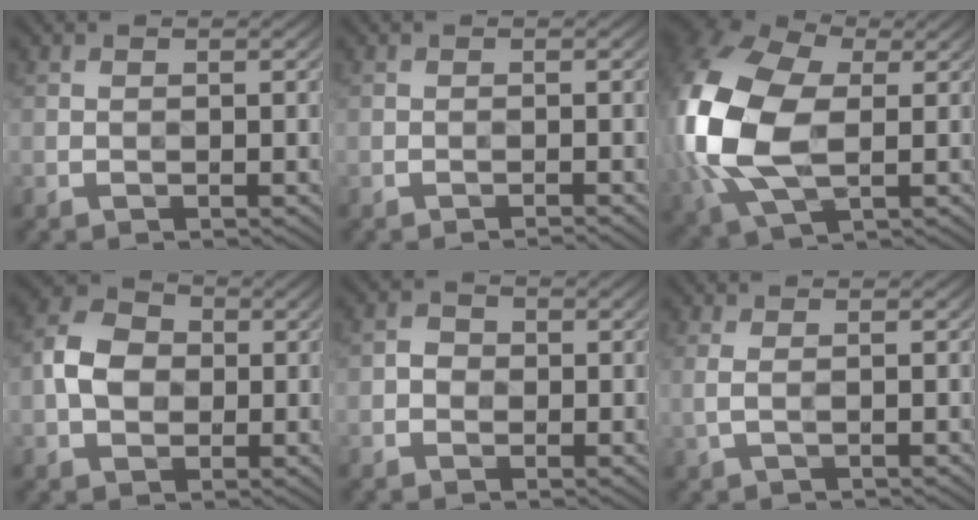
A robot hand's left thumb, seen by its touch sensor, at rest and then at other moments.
{"total": 0.6, "force": [-0.5, 0.0, 0.3], "torque": [-0.003, 0.003, -0.015]}
{"total": 17.8, "force": [0.1, 11.6, 13.4], "torque": [-0.349, -0.016, 0.009]}
{"total": 5.9, "force": [-0.1, 4.6, 3.7], "torque": [-0.079, 0.008, -0.008]}
{"total": 1.7, "force": [-0.3, 1.5, 0.7], "torque": [-0.015, -0.002, -0.013]}
{"total": 1.6, "force": [0.5, 0.4, 1.5], "torque": [-0.032, 0.005, 0.006]}